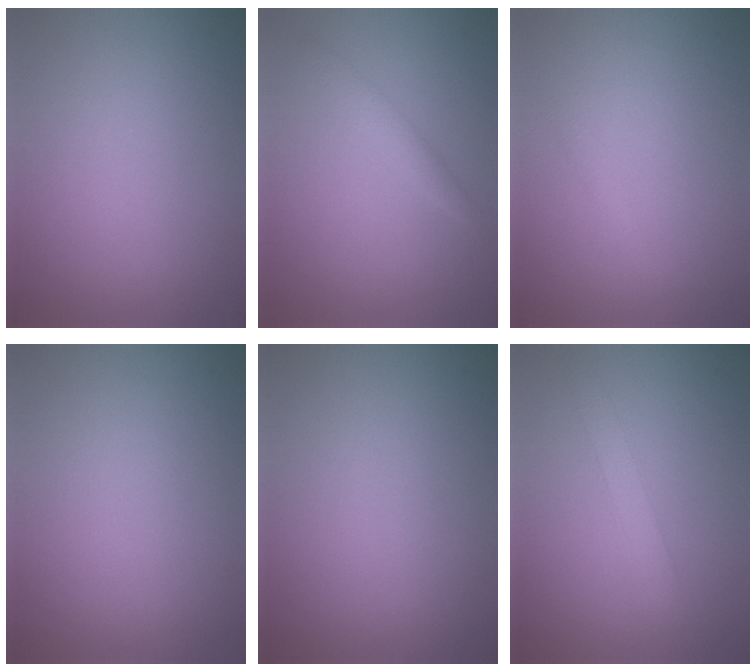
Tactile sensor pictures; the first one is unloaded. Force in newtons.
{"total": 1.4, "press": 1.4, "slide": 0.1}
{"total": 0.6, "press": 0.6, "slide": 0.1}
{"total": 0.0}
{"total": 0.0}
{"total": 1.8, "press": 1.8, "slide": 0.1}